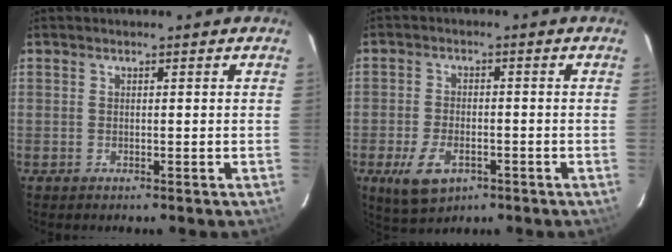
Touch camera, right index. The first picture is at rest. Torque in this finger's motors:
{"motor_torque": [0.73, -0.64, 0.14, 0.07]}